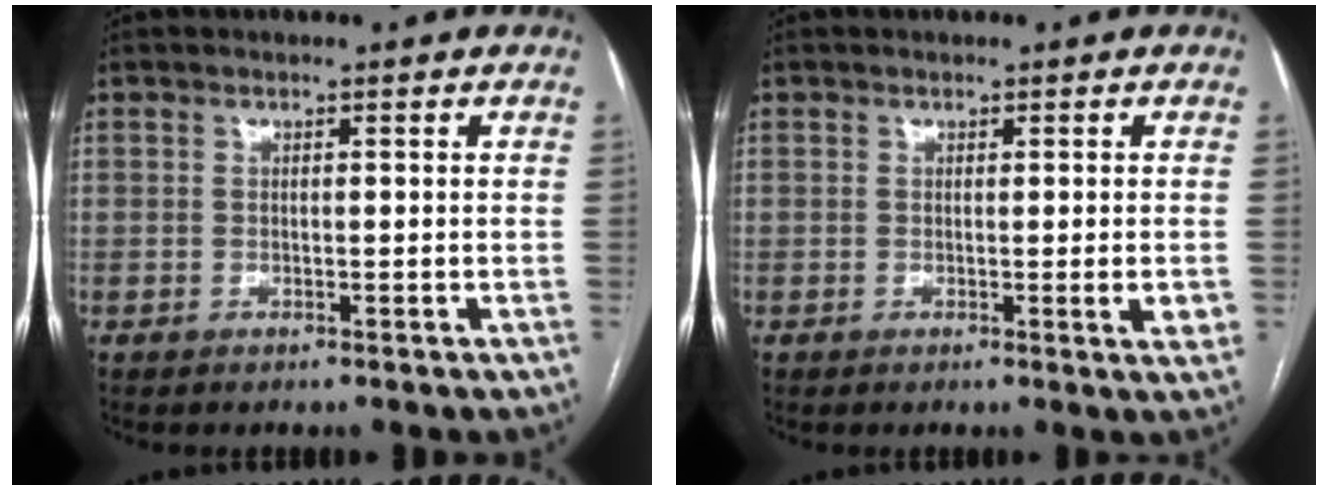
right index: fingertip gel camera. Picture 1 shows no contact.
{"total": 2.0, "force": [-0.2, 0.1, 2.0], "torque": [-0.024, -0.005, -0.003]}